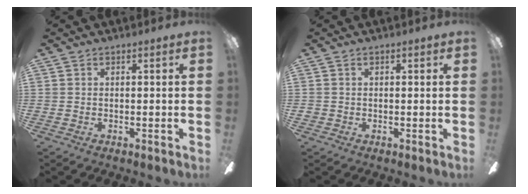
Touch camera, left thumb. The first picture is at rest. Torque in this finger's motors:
{"motor_torque": [-0.22, 0.59, 0.23, -0.07, -0.03]}